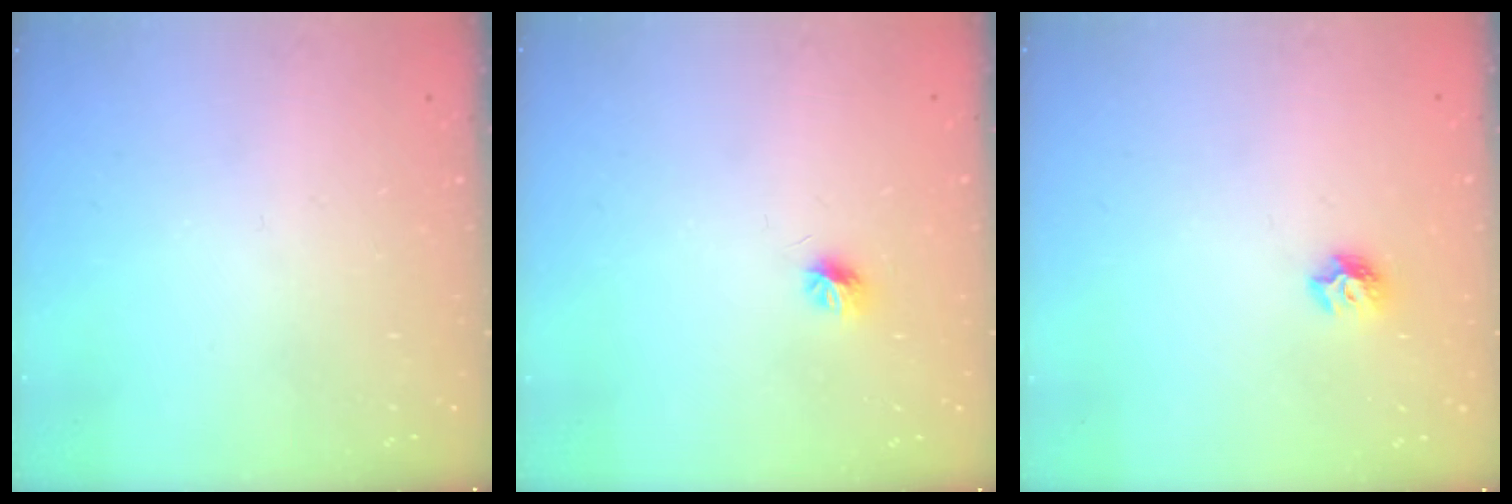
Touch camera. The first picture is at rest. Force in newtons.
{"total": 6.1, "press": 6.1, "slide": 0.9}
{"total": 5.1, "press": 5.0, "slide": 0.6}